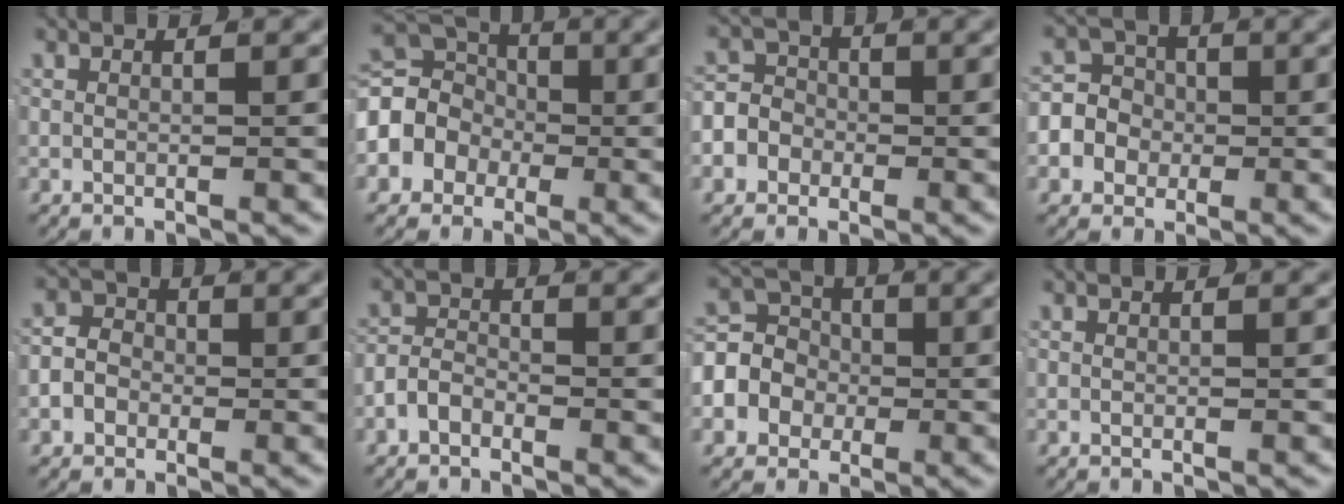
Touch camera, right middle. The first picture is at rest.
{"total": 10.9, "force": [-0.3, 9.4, 5.4], "torque": [-0.115, -0.014, -0.011]}
{"total": 6.9, "force": [-1.5, 6.3, 2.2], "torque": [-0.043, -0.006, -0.038]}
{"total": 8.9, "force": [-1.9, 8.2, 2.9], "torque": [-0.076, -0.025, -0.040]}
{"total": 3.7, "force": [-0.8, 3.3, 1.5], "torque": [-0.018, 0.000, -0.023]}
{"total": 2.2, "force": [-1.3, 1.5, 0.9], "torque": [-0.009, 0.003, -0.028]}
{"total": 8.7, "force": [-1.0, 7.8, 3.7], "torque": [-0.090, -0.020, -0.021]}
{"total": 0.0}